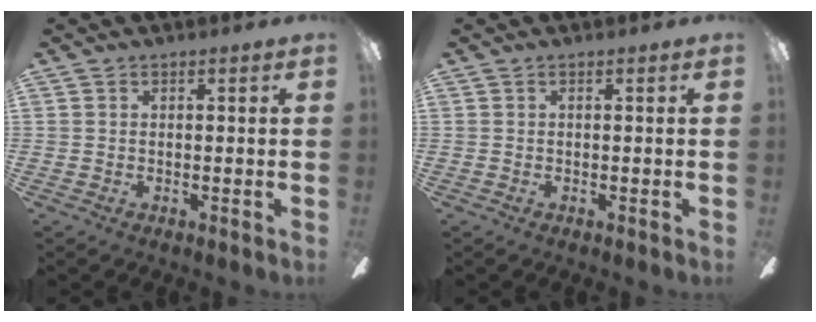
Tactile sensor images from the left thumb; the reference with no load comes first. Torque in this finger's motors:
{"motor_torque": [-0.01, 0.00, 0.01, 0.00, 0.00]}